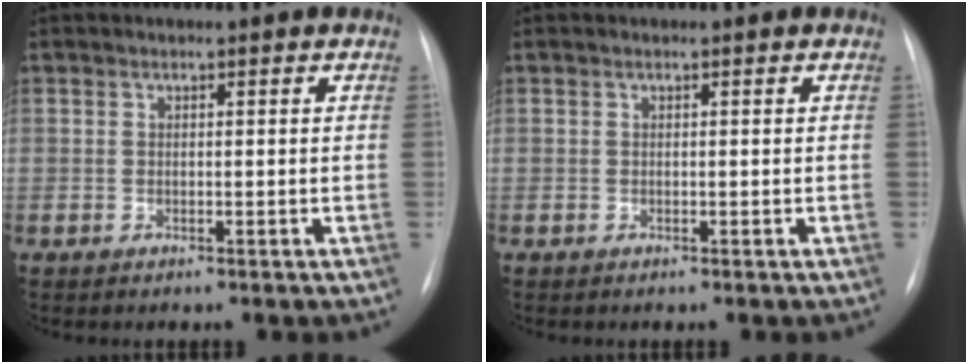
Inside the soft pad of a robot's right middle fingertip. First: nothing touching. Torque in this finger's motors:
{"motor_torque": [0.84, -1.03, 0.10, 0.01]}